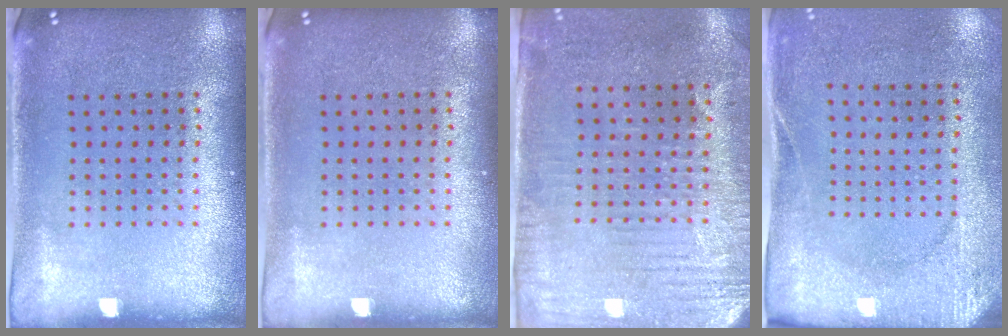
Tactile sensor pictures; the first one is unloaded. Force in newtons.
{"total": 0.0}
{"total": 3.0, "press": 2.6, "slide": 1.6}
{"total": 2.7, "press": 2.1, "slide": 1.6}